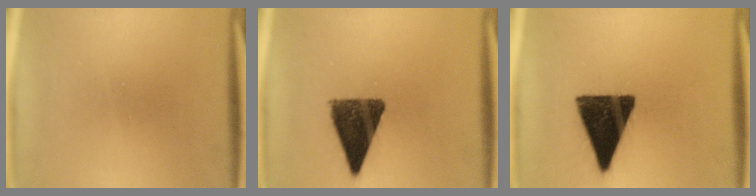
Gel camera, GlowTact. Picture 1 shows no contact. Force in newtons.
{"total": 10.9}
{"total": 15.4}